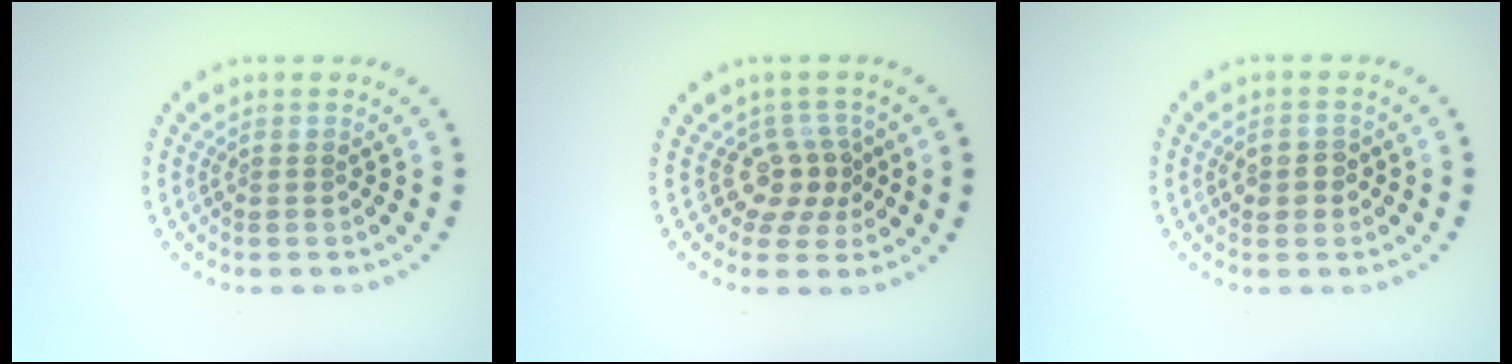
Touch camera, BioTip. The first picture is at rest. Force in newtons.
{"total": 2.8, "press": 2.1, "slide": 1.9}
{"total": 1.8, "press": 1.8, "slide": 0.0}